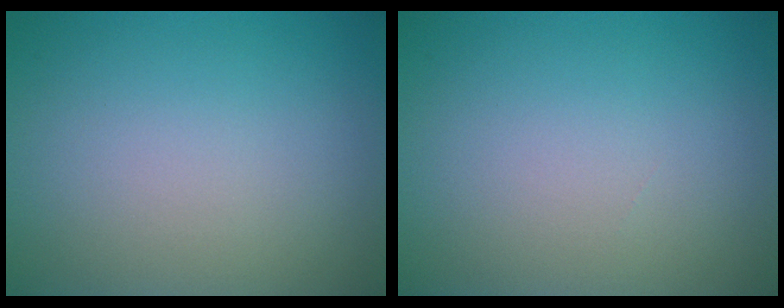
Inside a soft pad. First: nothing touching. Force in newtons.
{"total": 0.0}